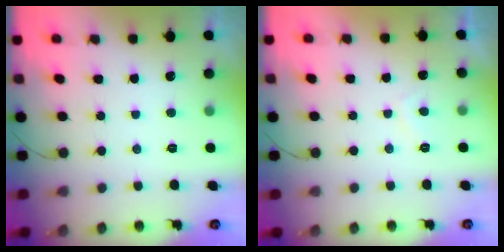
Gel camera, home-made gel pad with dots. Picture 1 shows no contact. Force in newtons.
{"total": 1.7, "press": 1.5, "slide": 0.7}